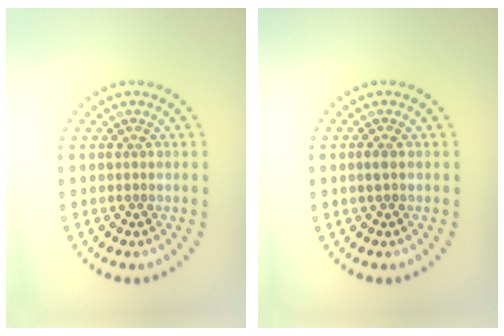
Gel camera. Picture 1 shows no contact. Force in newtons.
{"total": 0.7, "press": 0.7, "slide": 0.2}